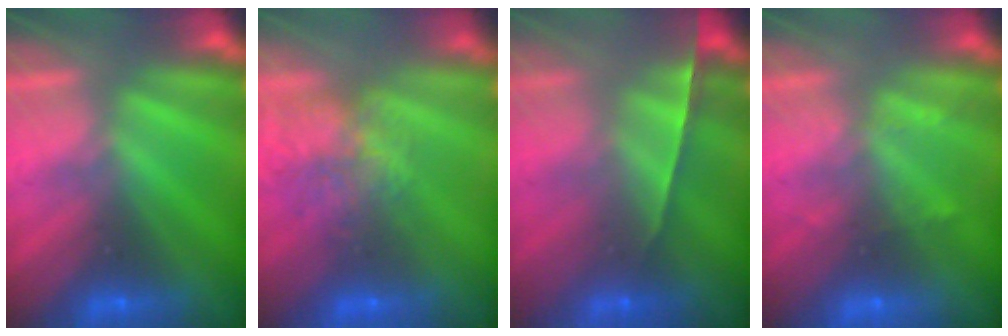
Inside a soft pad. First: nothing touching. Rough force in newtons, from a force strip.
{"total": 7.7}
{"total": 1.4}
{"total": 2.3}